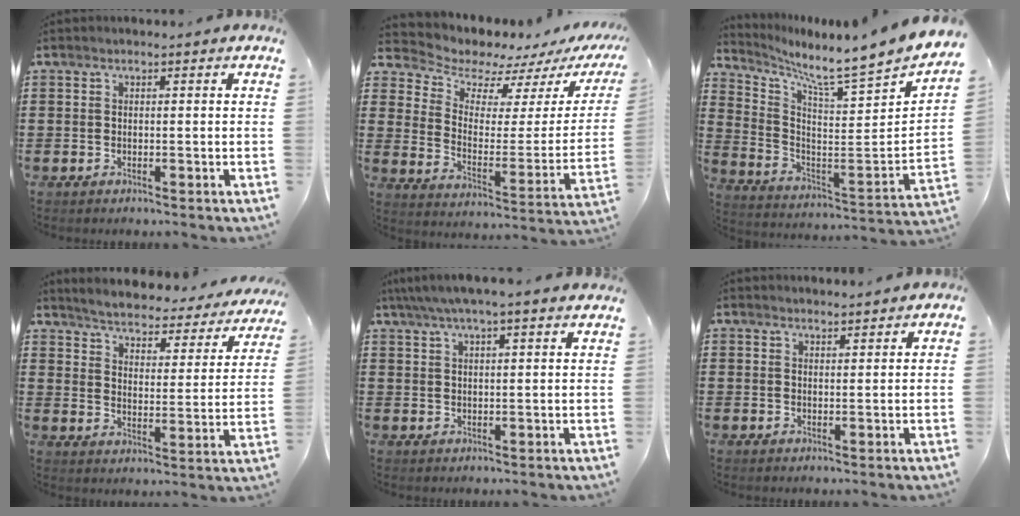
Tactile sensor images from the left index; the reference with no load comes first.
{"total": 5.9, "force": [5.5, 2.1, 0.4], "torque": [-0.040, -0.050, 0.094]}
{"total": 4.9, "force": [4.6, -0.8, 1.6], "torque": [-0.049, -0.077, 0.060]}
{"total": 3.1, "force": [3.1, -0.1, 0.5], "torque": [-0.031, -0.031, 0.043]}
{"total": 3.6, "force": [2.7, 0.4, 2.3], "torque": [-0.051, -0.002, 0.049]}
{"total": 1.4, "force": [1.4, 0.1, 0.1], "torque": [-0.005, 0.002, 0.027]}